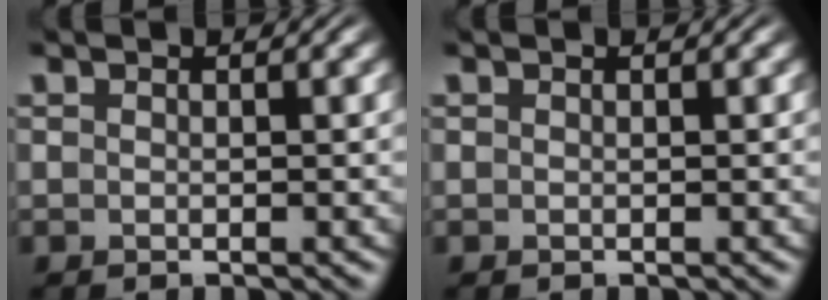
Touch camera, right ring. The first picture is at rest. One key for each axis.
{"total": 0.0}